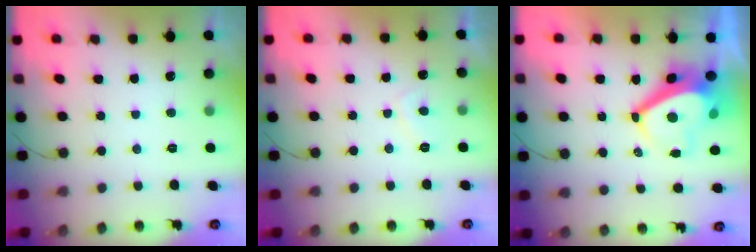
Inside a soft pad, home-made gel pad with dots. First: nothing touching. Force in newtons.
{"total": 2.9, "press": 2.8, "slide": 0.8}
{"total": 7.4, "press": 7.3, "slide": 0.9}